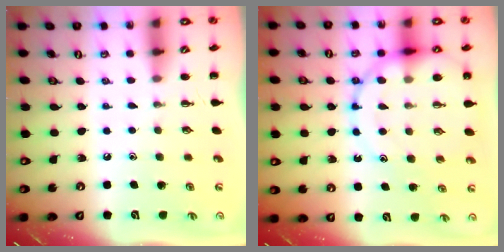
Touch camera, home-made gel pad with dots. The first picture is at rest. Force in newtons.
{"total": 18.6, "press": 18.2, "slide": 4.0}